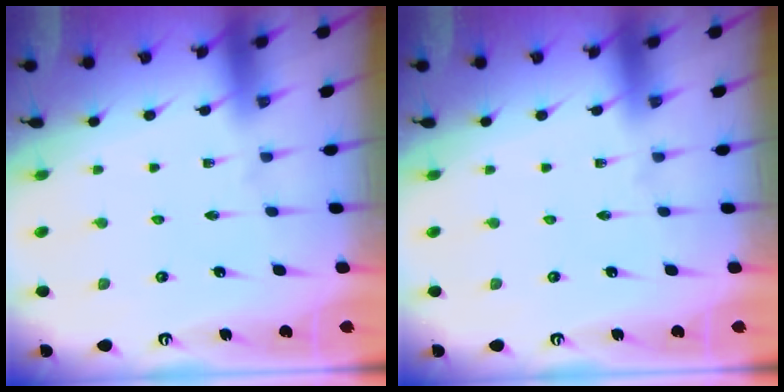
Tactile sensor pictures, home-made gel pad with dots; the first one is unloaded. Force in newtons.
{"total": 0.0}